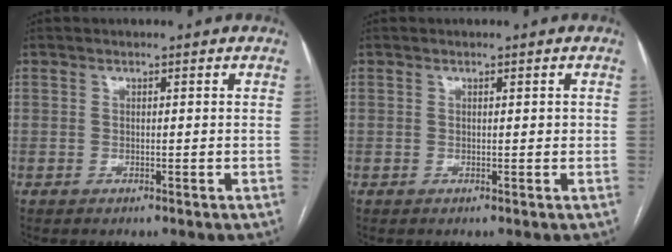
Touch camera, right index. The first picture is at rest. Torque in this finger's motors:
{"motor_torque": [0.06, -0.07, 0.02, 0.01]}